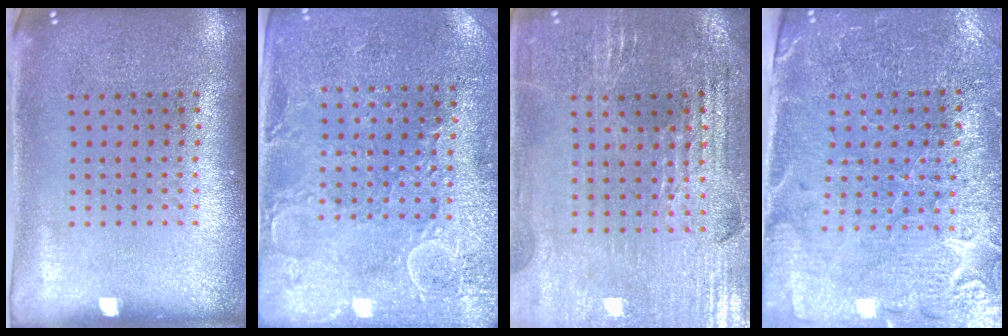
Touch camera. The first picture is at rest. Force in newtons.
{"total": 2.7, "press": 2.7, "slide": 0.6}
{"total": 2.8, "press": 2.8, "slide": 0.4}
{"total": 3.3, "press": 3.2, "slide": 0.8}